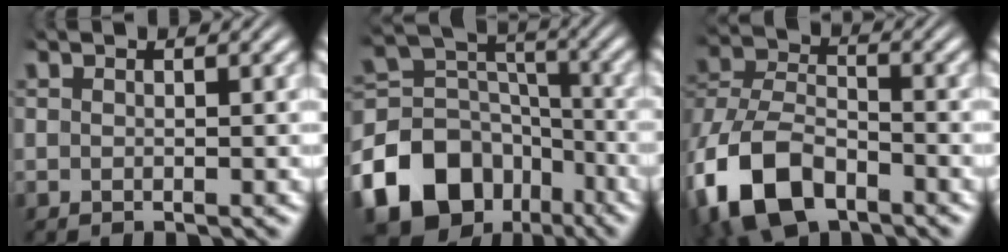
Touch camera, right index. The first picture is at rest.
{"total": 16.7, "force": [-6.4, 13.3, 7.9], "torque": [-0.151, -0.075, -0.085]}
{"total": 9.5, "force": [-3.9, 6.7, 5.3], "torque": [-0.131, -0.042, -0.050]}